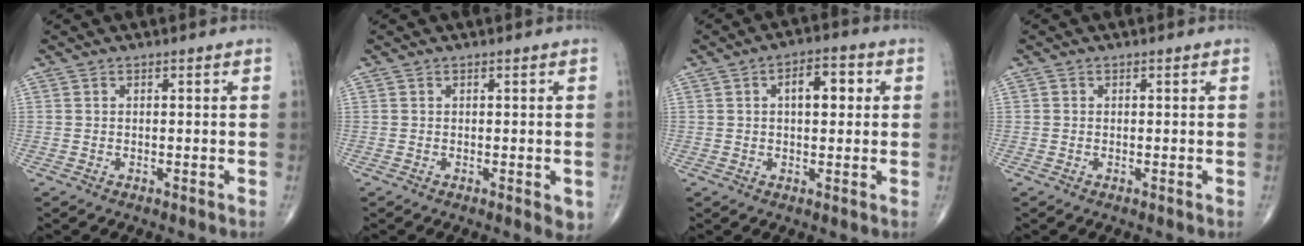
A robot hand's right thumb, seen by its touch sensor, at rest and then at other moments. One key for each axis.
{"total": 2.5, "fx": -0.6, "fy": 1.0, "fz": 2.2, "tx": -0.015, "ty": -0.004, "tz": -0.008}
{"total": 6.6, "fx": 1.5, "fy": 3.3, "fz": 5.5, "tx": -0.066, "ty": 0.009, "tz": 0.018}
{"total": 0.0}